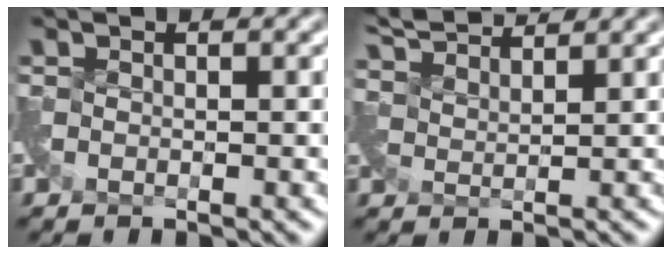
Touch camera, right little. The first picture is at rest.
{"total": 4.4, "force": [4.4, -0.1, 0.3], "torque": [-0.021, 0.008, 0.082]}